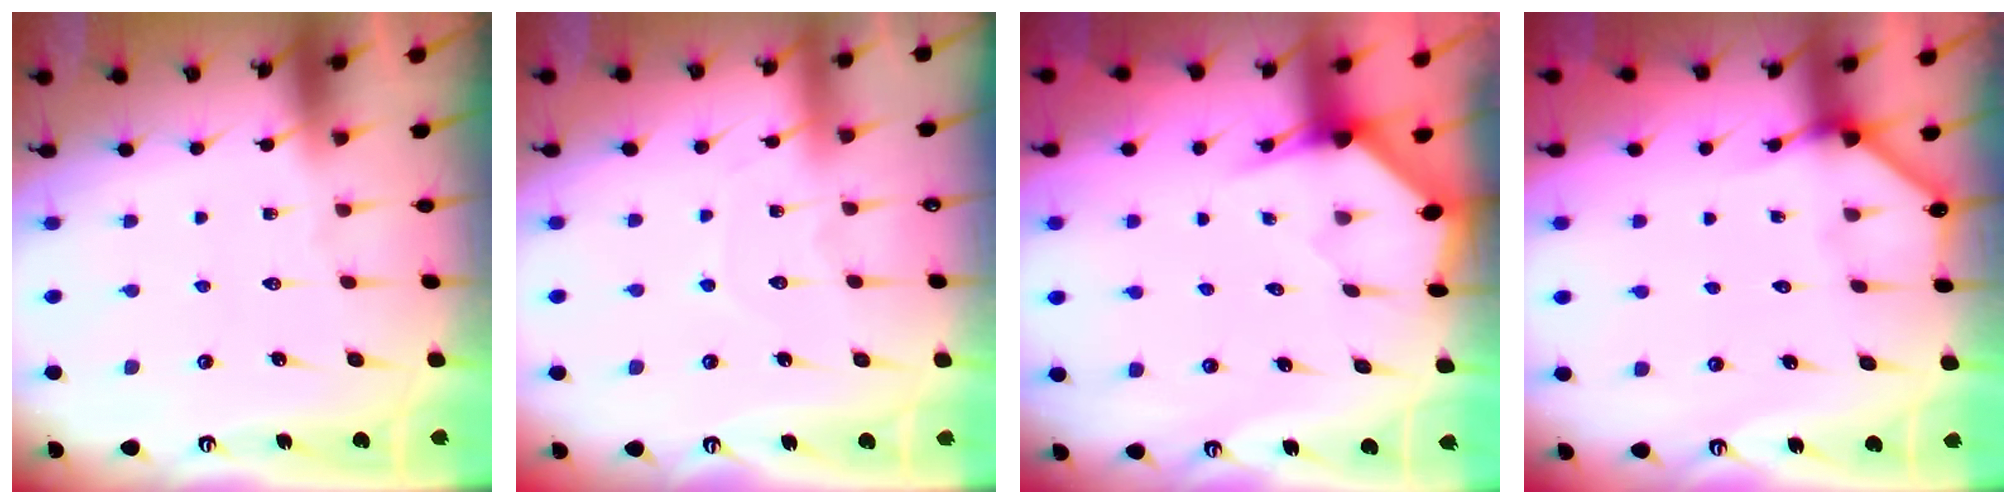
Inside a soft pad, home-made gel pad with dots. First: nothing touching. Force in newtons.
{"total": 4.5, "press": 4.5, "slide": 0.6}
{"total": 2.7, "press": 2.7, "slide": 0.2}
{"total": 3.2, "press": 3.2, "slide": 0.3}